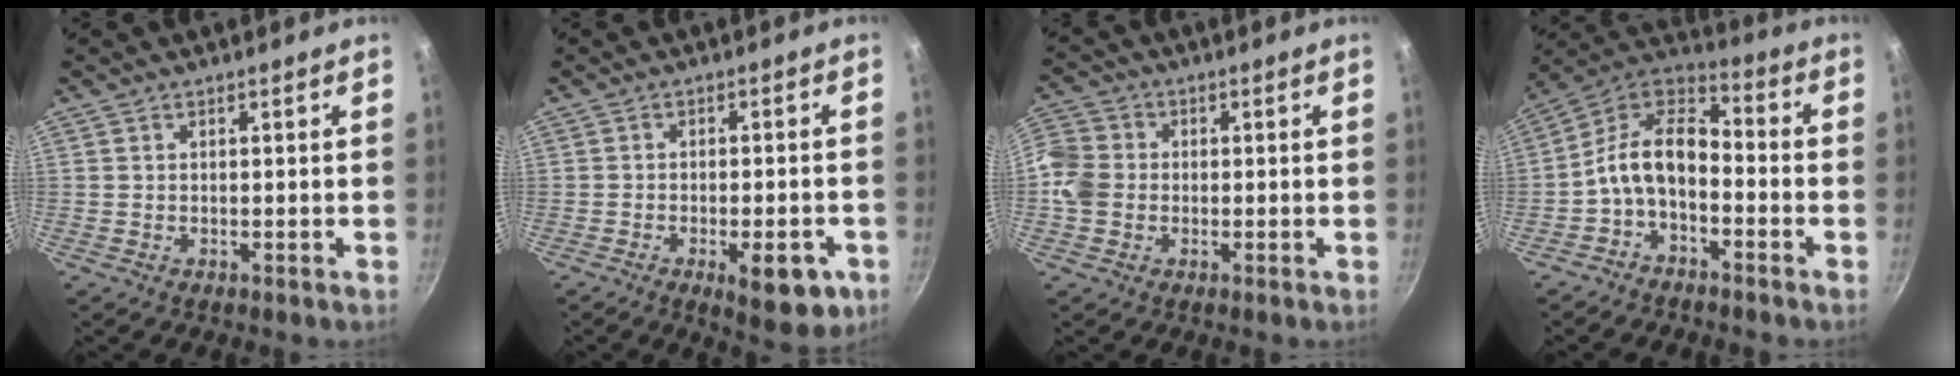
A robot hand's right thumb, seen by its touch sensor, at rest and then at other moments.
{"total": 8.9, "force": [-3.8, 3.3, 7.3], "torque": [-0.089, 0.008, -0.045]}
{"total": 7.3, "force": [-0.7, 6.2, 3.8], "torque": [-0.076, 0.015, -0.023]}
{"total": 10.8, "force": [-3.0, 6.5, 8.1], "torque": [-0.135, 0.073, -0.070]}